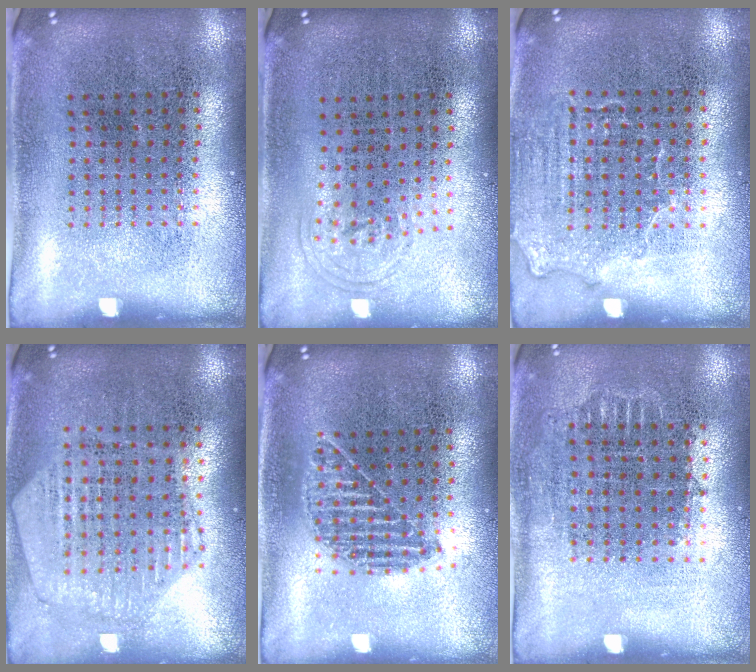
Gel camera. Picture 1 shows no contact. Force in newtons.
{"total": 0.8, "press": 0.6, "slide": 0.6}
{"total": 1.4, "press": 1.2, "slide": 0.7}
{"total": 1.1, "press": 1.1, "slide": 0.1}
{"total": 1.1, "press": 1.0, "slide": 0.5}
{"total": 0.9, "press": 0.8, "slide": 0.4}